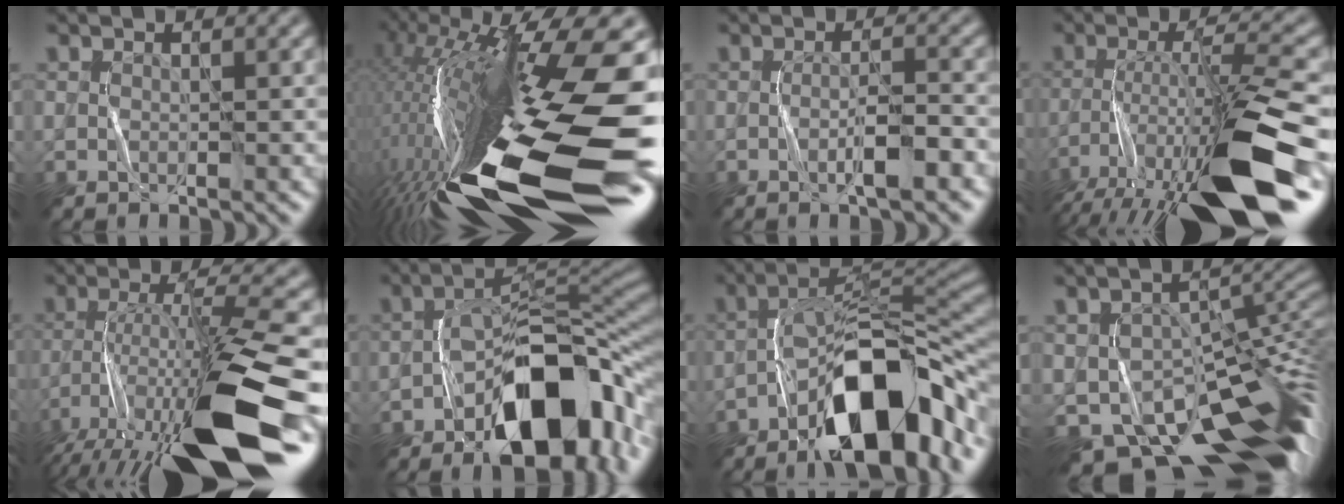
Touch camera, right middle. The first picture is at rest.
{"total": 20.0, "force": [-3.8, 5.4, 18.9], "torque": [-0.357, 0.014, -0.075]}
{"total": 2.5, "force": [-1.2, 0.2, 2.2], "torque": [-0.036, 0.015, -0.022]}
{"total": 13.5, "force": [-7.8, 3.1, 10.6], "torque": [-0.193, 0.007, -0.130]}
{"total": 15.0, "force": [-8.3, 3.1, 12.1], "torque": [-0.221, 0.009, -0.137]}
{"total": 12.6, "force": [-6.3, 5.9, 9.2], "torque": [-0.122, 0.011, -0.107]}
{"total": 13.0, "force": [-7.6, 4.5, 9.6], "torque": [-0.137, 0.027, -0.133]}
{"total": 14.8, "force": [-8.7, 7.3, 9.4], "torque": [-0.142, -0.008, -0.120]}